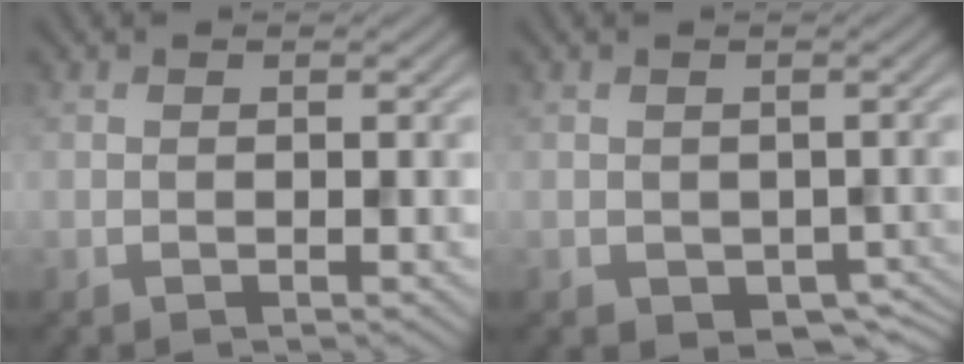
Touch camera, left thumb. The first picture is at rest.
{"total": 2.8, "force": [-1.5, 1.8, 1.5], "torque": [-0.017, -0.018, -0.004]}